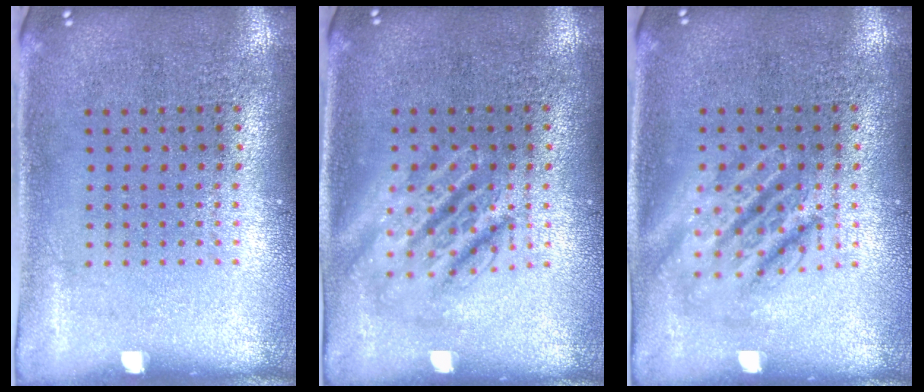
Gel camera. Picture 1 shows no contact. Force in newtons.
{"total": 2.8, "press": 2.8, "slide": 0.3}
{"total": 1.9, "press": 1.9, "slide": 0.3}